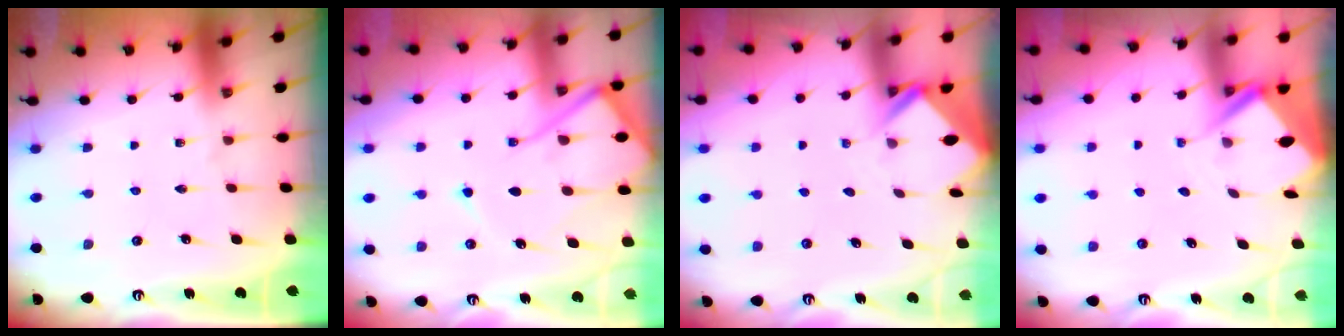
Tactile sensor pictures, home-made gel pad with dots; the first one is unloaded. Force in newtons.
{"total": 12.4, "press": 12.3, "slide": 1.4}
{"total": 2.6, "press": 2.6, "slide": 0.1}
{"total": 3.9, "press": 3.9, "slide": 0.3}